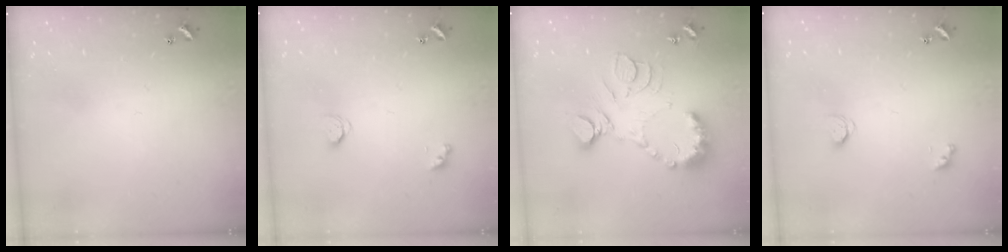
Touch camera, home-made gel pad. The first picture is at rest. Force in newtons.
{"total": 2.1, "press": 2.1, "slide": 0.3}
{"total": 15.3, "press": 15.2, "slide": 1.4}
{"total": 2.1, "press": 2.1, "slide": 0.3}